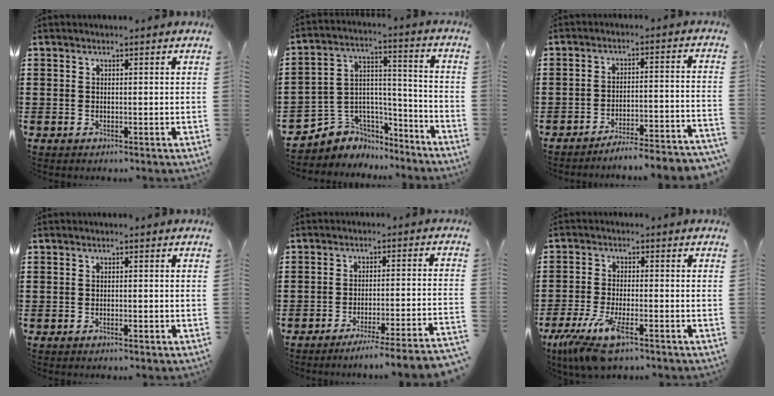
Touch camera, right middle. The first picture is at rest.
{"total": 4.7, "force": [-3.2, 3.5, -0.4], "torque": [-0.013, -0.002, -0.067]}
{"total": 4.5, "force": [-4.3, -0.7, 0.7], "torque": [-0.015, -0.012, -0.092]}
{"total": 0.6, "force": [-0.4, 0.2, 0.4], "torque": [-0.010, -0.003, -0.007]}
{"total": 4.8, "force": [-4.3, -1.1, 1.9], "torque": [-0.032, -0.023, -0.087]}
{"total": 7.8, "force": [-5.2, 1.4, 5.7], "torque": [-0.128, -0.019, -0.100]}